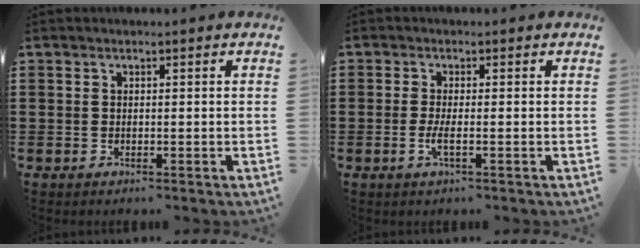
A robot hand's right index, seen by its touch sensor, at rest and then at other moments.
{"total": 2.2, "force": [-0.7, 0.1, 2.1], "torque": [-0.044, -0.006, -0.015]}